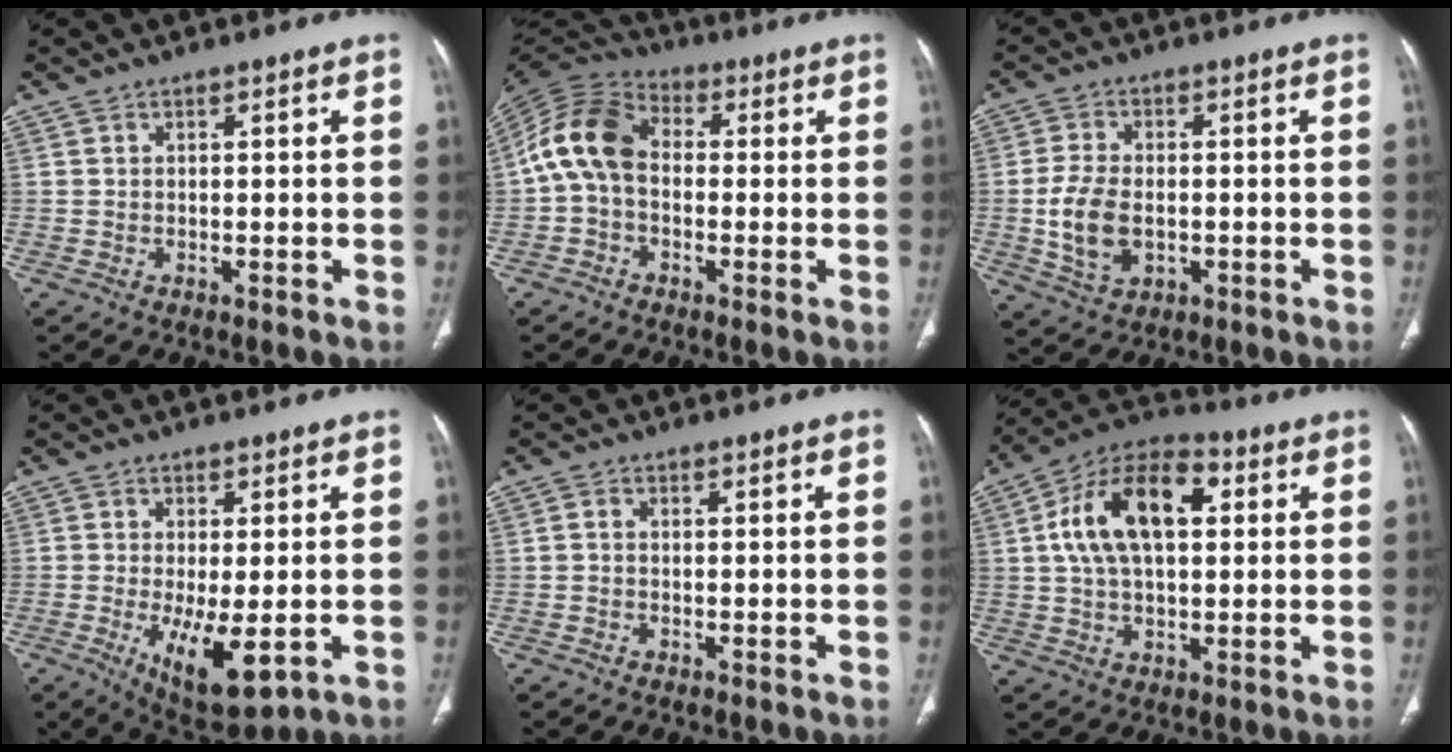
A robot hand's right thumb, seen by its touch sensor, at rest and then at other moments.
{"total": 11.3, "force": [-0.2, 8.0, 8.0], "torque": [-0.150, 0.029, -0.021]}
{"total": 8.7, "force": [-1.2, 5.5, 6.6], "torque": [-0.129, 0.002, -0.017]}
{"total": 10.7, "force": [-2.9, 4.0, 9.5], "torque": [-0.160, -0.023, -0.034]}
{"total": 0.8, "force": [-0.2, 0.6, 0.5], "torque": [-0.007, 0.001, -0.006]}
{"total": 16.2, "force": [3.5, 9.0, 13.0], "torque": [-0.224, 0.025, 0.054]}